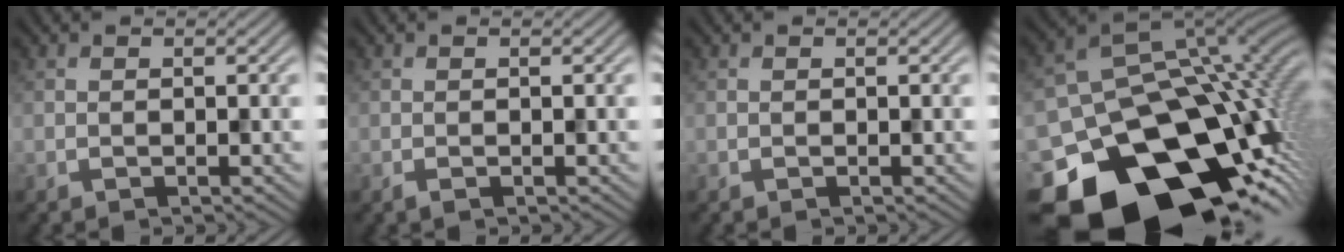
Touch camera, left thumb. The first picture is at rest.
{"total": 0.6, "force": [-0.3, 0.2, 0.5], "torque": [-0.010, -0.002, -0.004]}
{"total": 0.0}
{"total": 20.8, "force": [-8.7, 14.4, 12.2], "torque": [-0.243, -0.041, -0.126]}